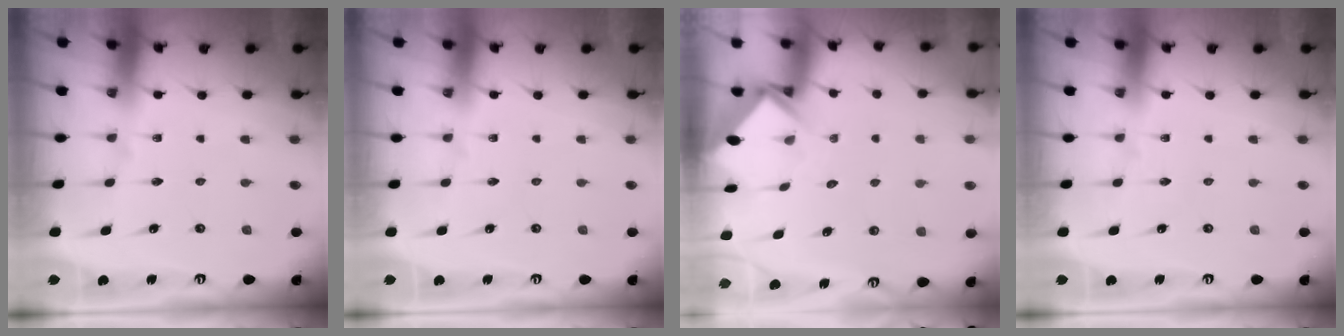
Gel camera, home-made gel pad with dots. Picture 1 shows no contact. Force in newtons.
{"total": 0.0}
{"total": 3.7, "press": 3.6, "slide": 0.2}
{"total": 0.0}